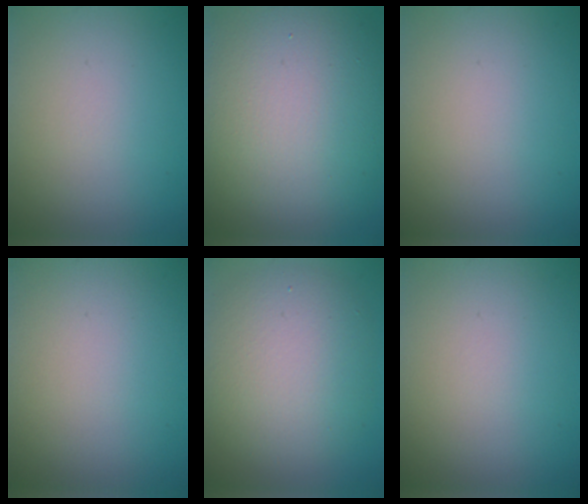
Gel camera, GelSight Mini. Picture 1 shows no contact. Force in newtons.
{"total": 14.5, "press": 14.5, "slide": 0.8}
{"total": 0.0}
{"total": 0.0}
{"total": 7.0, "press": 7.0, "slide": 0.6}
{"total": 0.0}